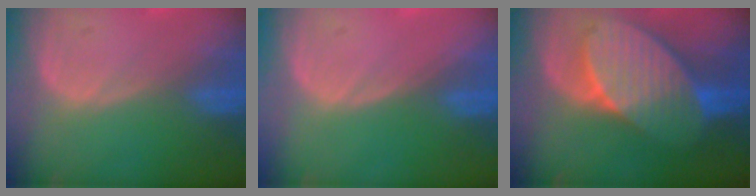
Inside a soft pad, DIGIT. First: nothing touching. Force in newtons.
{"total": 0.0}
{"total": 9.8, "press": 9.8, "slide": 0.4}